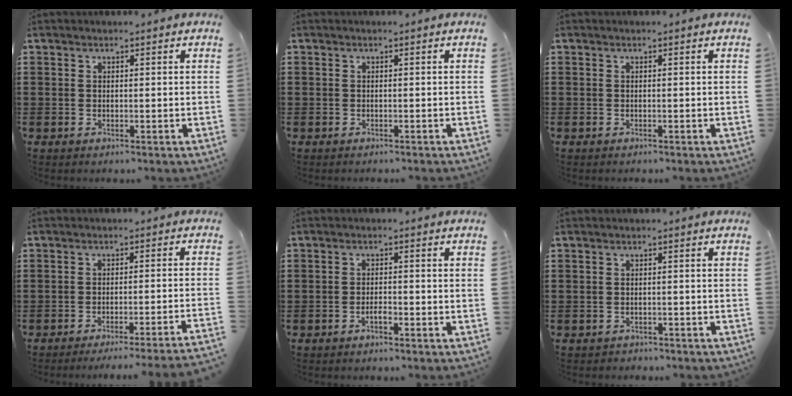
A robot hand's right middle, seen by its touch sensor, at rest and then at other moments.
{"total": 0.6, "force": [-0.5, 0.3, -0.1], "torque": [0.002, 0.004, -0.013]}
{"total": 0.0}
{"total": 3.2, "force": [-2.8, -0.7, 1.3], "torque": [-0.021, -0.006, -0.060]}
{"total": 1.7, "force": [-1.1, 0.4, 1.2], "torque": [-0.025, 0.000, -0.019]}
{"total": 1.0, "force": [-1.0, 0.3, -0.1], "torque": [-0.003, 0.002, -0.023]}